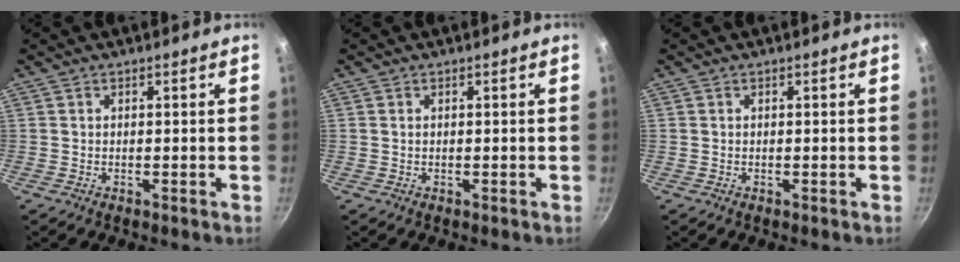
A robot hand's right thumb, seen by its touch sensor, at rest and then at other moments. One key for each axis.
{"total": 0.0}
{"total": 0.0}